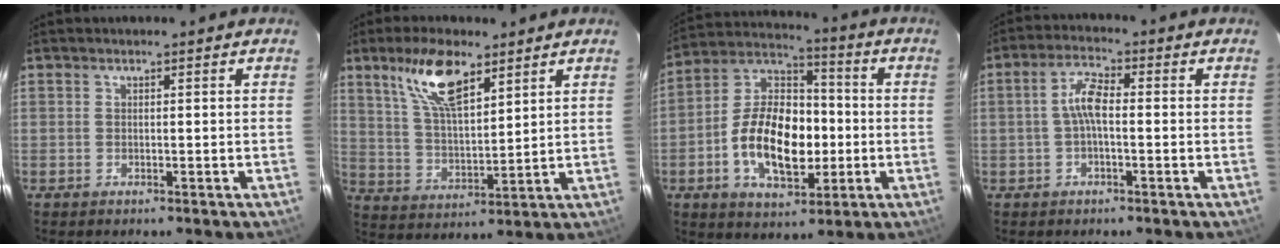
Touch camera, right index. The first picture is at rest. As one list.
[{"total": 12.0, "force": [7.4, 4.2, 8.5], "torque": [-0.160, 0.013, 0.148]}, {"total": 16.9, "force": [-3.4, 9.7, 13.4], "torque": [-0.258, 0.020, -0.053]}, {"total": 4.9, "force": [-0.5, 1.6, 4.6], "torque": [-0.096, 0.015, -0.009]}]